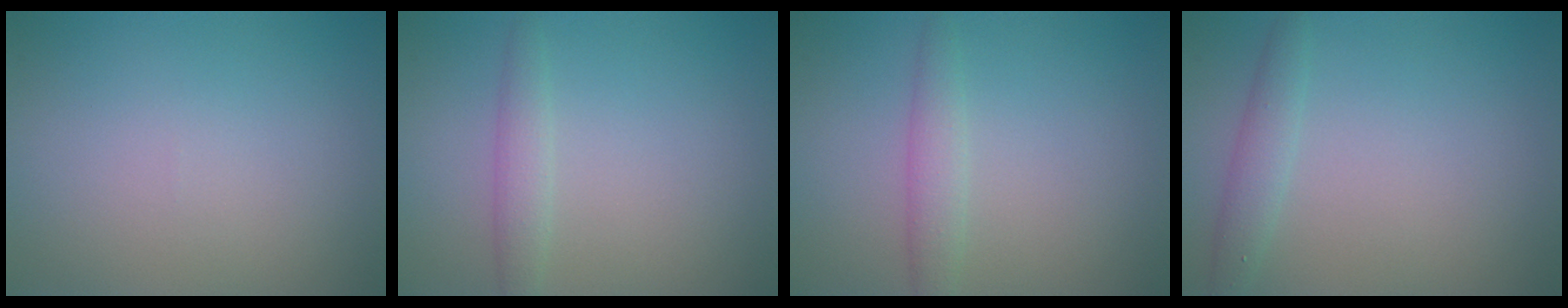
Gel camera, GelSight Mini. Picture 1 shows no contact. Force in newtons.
{"total": 1.7, "press": 1.7, "slide": 0.0}
{"total": 1.9, "press": 1.9, "slide": 0.1}
{"total": 1.8, "press": 1.8, "slide": 0.1}